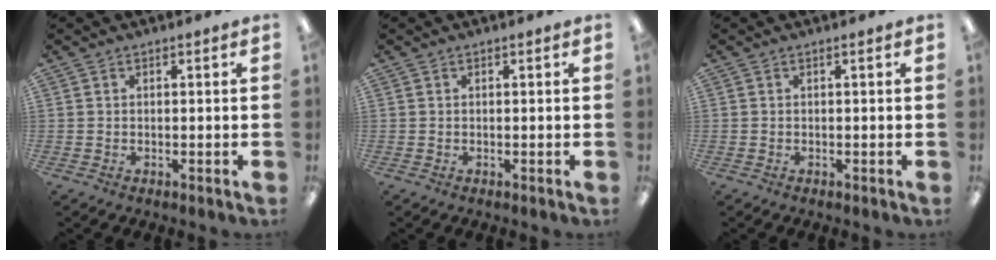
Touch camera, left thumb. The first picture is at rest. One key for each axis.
{"total": 0.0}
{"total": 0.0}